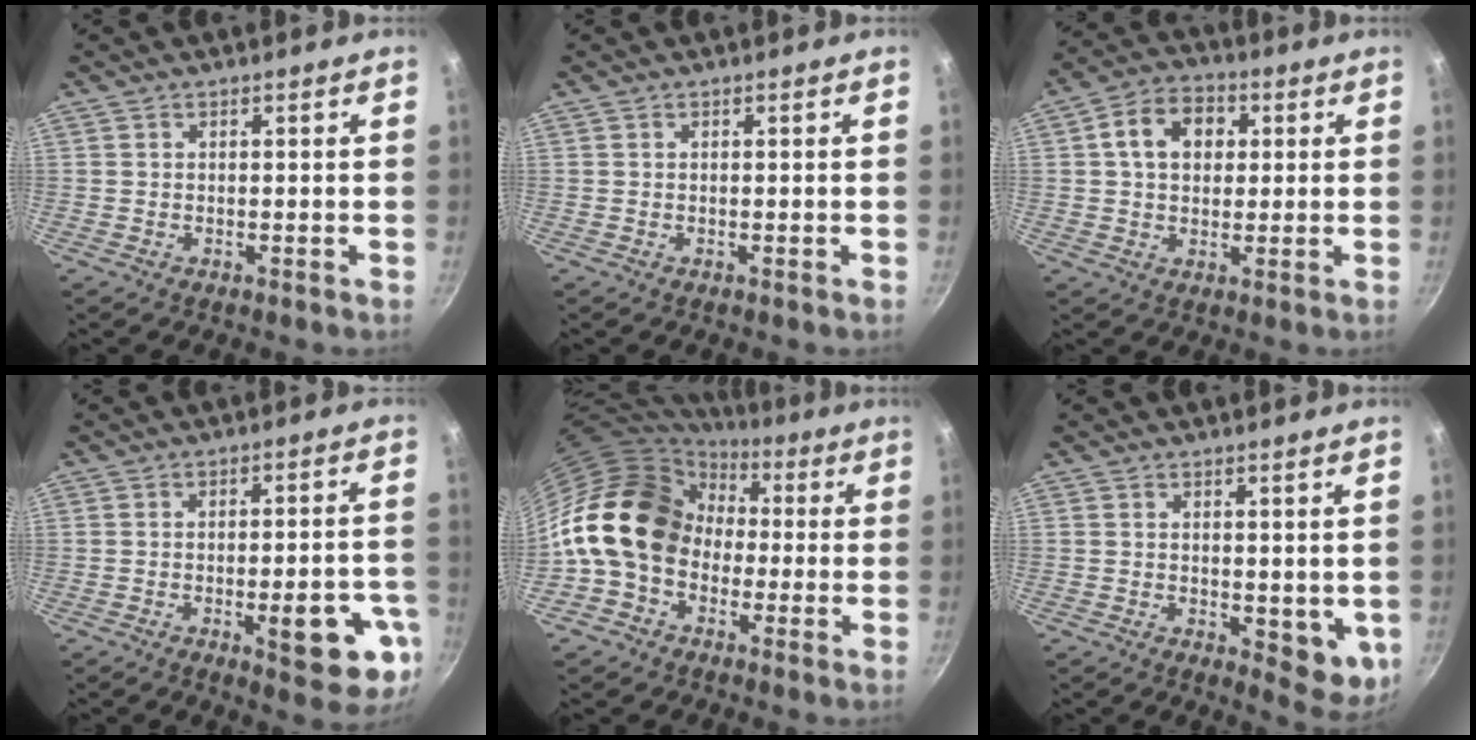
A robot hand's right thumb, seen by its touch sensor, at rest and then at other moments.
{"total": 0.0}
{"total": 9.7, "force": [2.2, 7.3, 6.0], "torque": [-0.077, 0.014, 0.025]}
{"total": 12.5, "force": [-4.4, 4.2, 10.9], "torque": [-0.112, 0.017, -0.053]}
{"total": 17.4, "force": [0.5, 13.8, 10.6], "torque": [-0.158, 0.044, -0.006]}
{"total": 7.2, "force": [-0.1, 3.8, 6.1], "torque": [-0.065, -0.016, 0.004]}